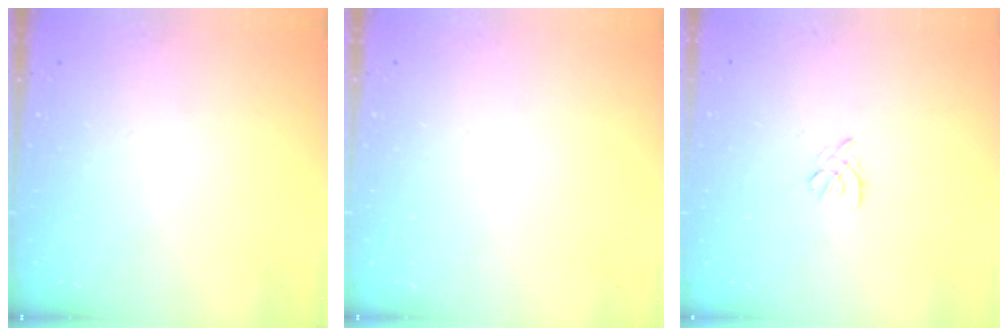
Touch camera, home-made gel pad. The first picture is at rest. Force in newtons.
{"total": 0.0}
{"total": 2.0, "press": 1.9, "slide": 0.5}